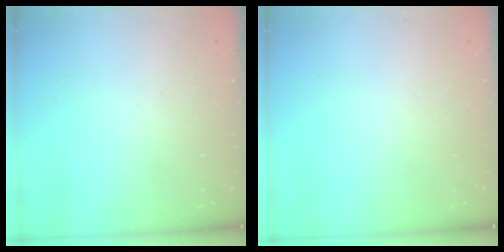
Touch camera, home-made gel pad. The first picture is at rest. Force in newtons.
{"total": 0.0}